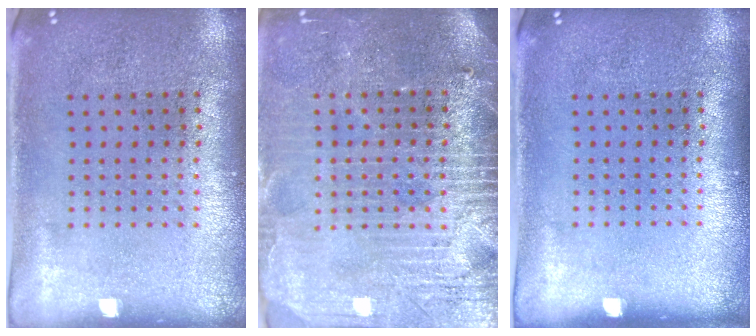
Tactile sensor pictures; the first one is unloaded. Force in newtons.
{"total": 3.9, "press": 3.6, "slide": 1.6}
{"total": 0.0}